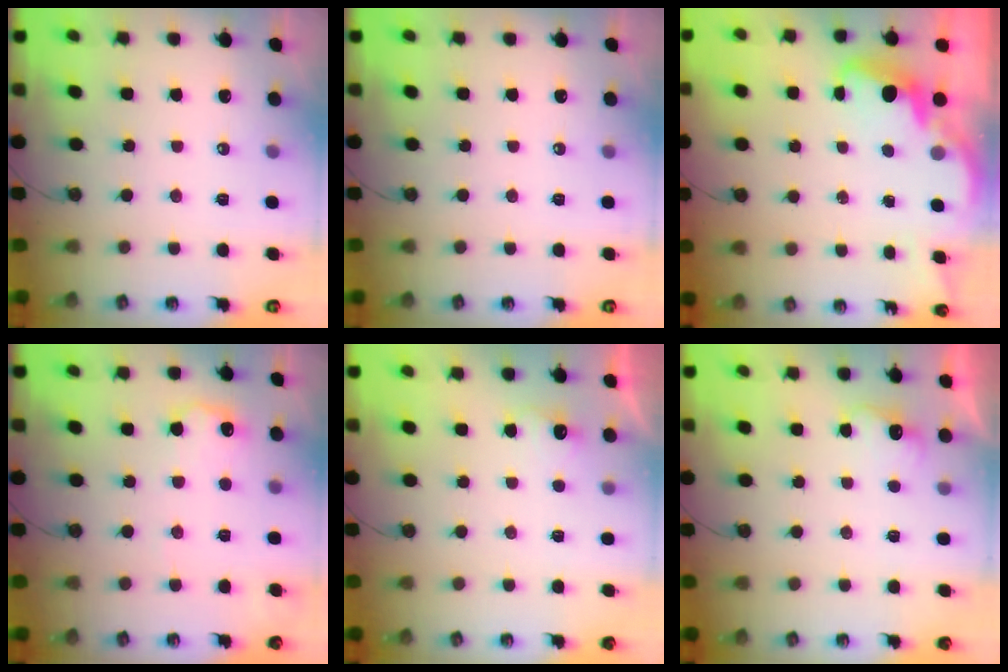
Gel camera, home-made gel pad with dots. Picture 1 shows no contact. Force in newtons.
{"total": 0.0}
{"total": 2.9, "press": 2.9, "slide": 0.6}
{"total": 9.6, "press": 9.6, "slide": 0.4}
{"total": 2.9, "press": 2.8, "slide": 0.9}
{"total": 2.7, "press": 2.6, "slide": 0.9}